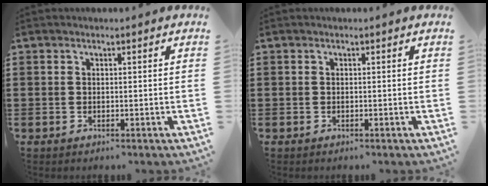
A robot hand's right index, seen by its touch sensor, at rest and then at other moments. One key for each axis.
{"total": 0.0}